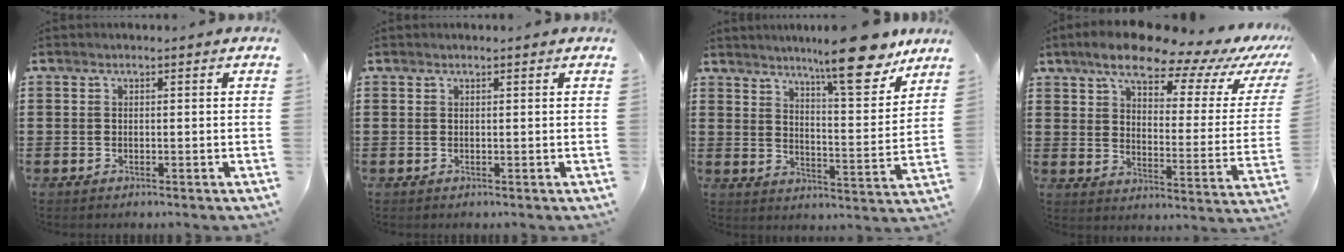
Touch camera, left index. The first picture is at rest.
{"total": 0.0}
{"total": 12.8, "force": [10.2, 1.4, 7.6], "torque": [-0.119, -0.058, 0.167]}
{"total": 11.3, "force": [9.1, 2.9, 6.1], "torque": [-0.118, -0.057, 0.149]}